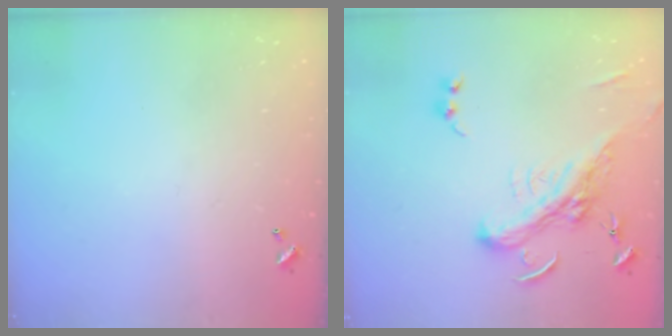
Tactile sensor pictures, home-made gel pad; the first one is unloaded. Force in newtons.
{"total": 3.1, "press": 2.7, "slide": 1.6}